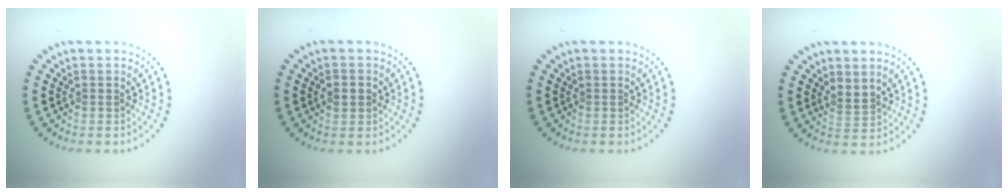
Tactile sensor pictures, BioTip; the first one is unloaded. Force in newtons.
{"total": 1.2, "press": 1.2, "slide": 0.1}
{"total": 0.0}
{"total": 1.6, "press": 1.3, "slide": 1.0}